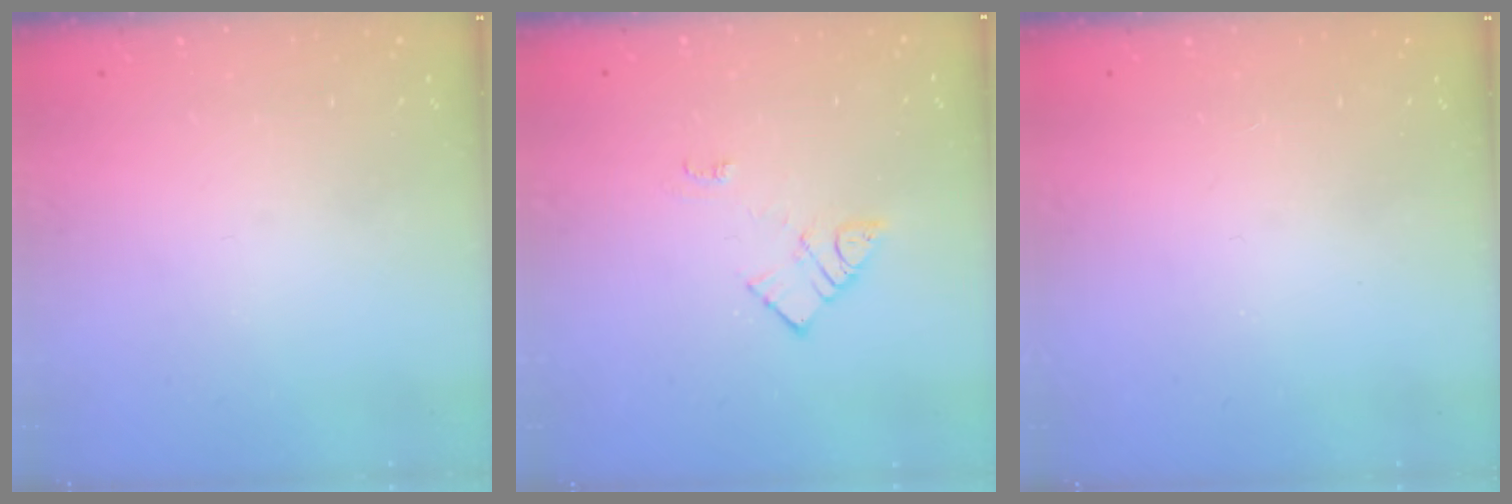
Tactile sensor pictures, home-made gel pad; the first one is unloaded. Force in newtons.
{"total": 8.5, "press": 8.5, "slide": 0.6}
{"total": 2.8, "press": 2.8, "slide": 0.4}